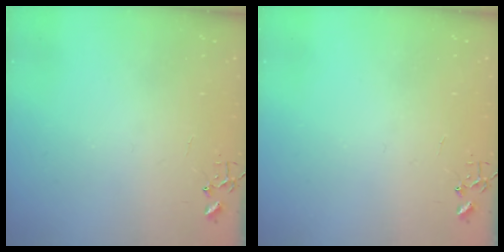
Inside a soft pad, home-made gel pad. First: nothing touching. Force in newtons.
{"total": 0.0}